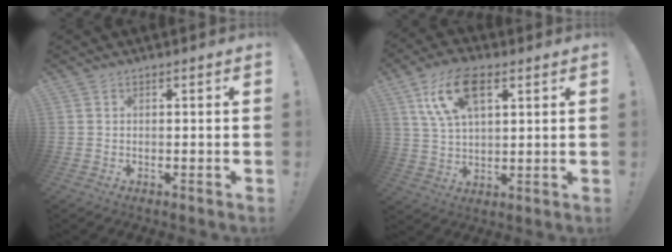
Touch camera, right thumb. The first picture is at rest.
{"total": 13.3, "force": [6.2, 6.7, 9.7], "torque": [-0.175, -0.008, 0.114]}